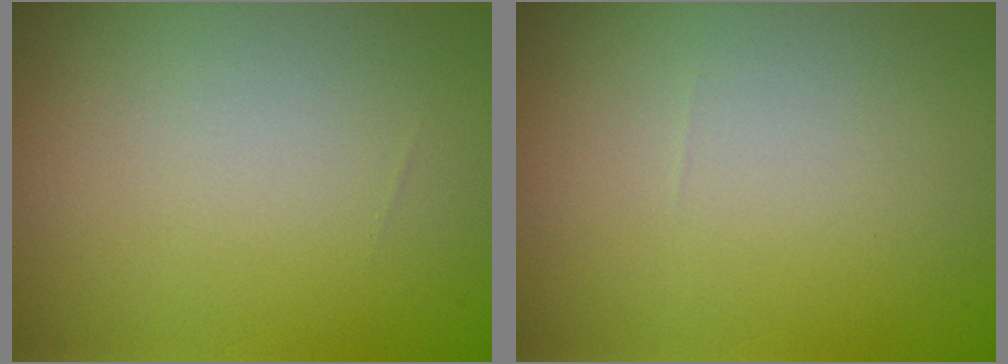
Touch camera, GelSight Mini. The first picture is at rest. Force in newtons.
{"total": 0.0}